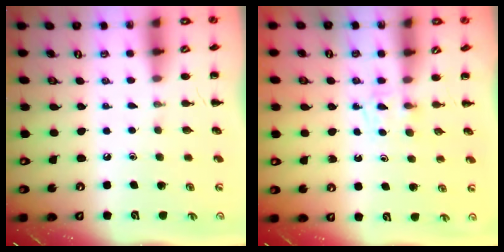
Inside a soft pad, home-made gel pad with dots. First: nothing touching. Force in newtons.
{"total": 2.5, "press": 2.2, "slide": 1.1}